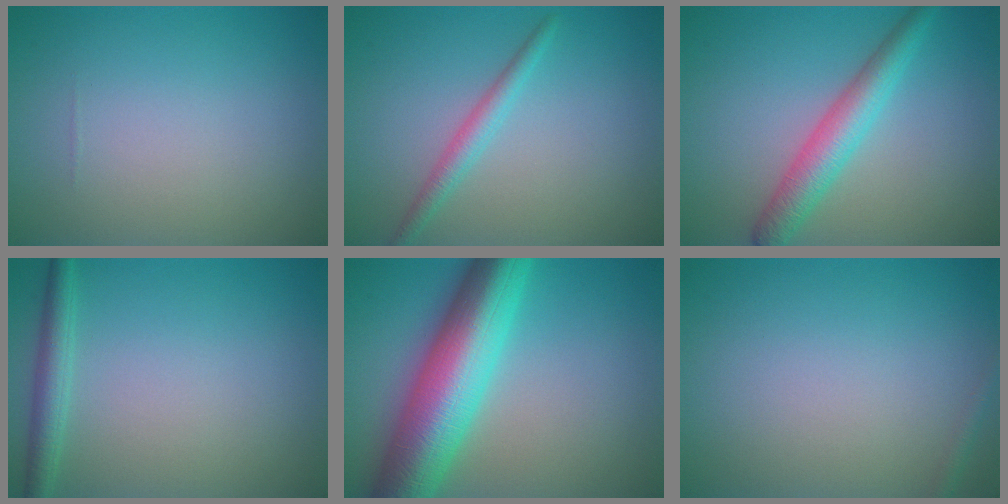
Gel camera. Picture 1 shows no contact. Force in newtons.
{"total": 2.0, "press": 2.0, "slide": 0.0}
{"total": 4.1, "press": 4.1, "slide": 0.1}
{"total": 2.3, "press": 2.3, "slide": 0.1}
{"total": 11.5, "press": 11.5, "slide": 0.1}
{"total": 0.8, "press": 0.8, "slide": 0.1}